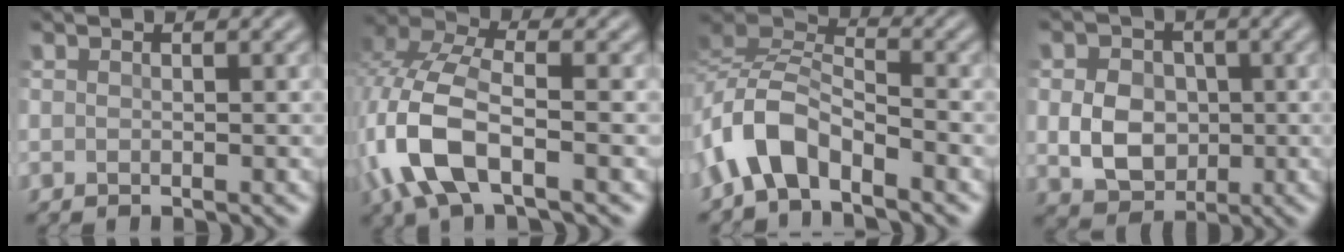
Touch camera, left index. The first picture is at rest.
{"total": 8.7, "force": [-2.9, 4.1, 7.1], "torque": [-0.175, 0.006, -0.072]}
{"total": 5.1, "force": [-3.3, 2.5, 3.0], "torque": [-0.054, 0.009, -0.076]}
{"total": 4.8, "force": [0.0, 4.0, 2.6], "torque": [-0.046, 0.004, 0.001]}